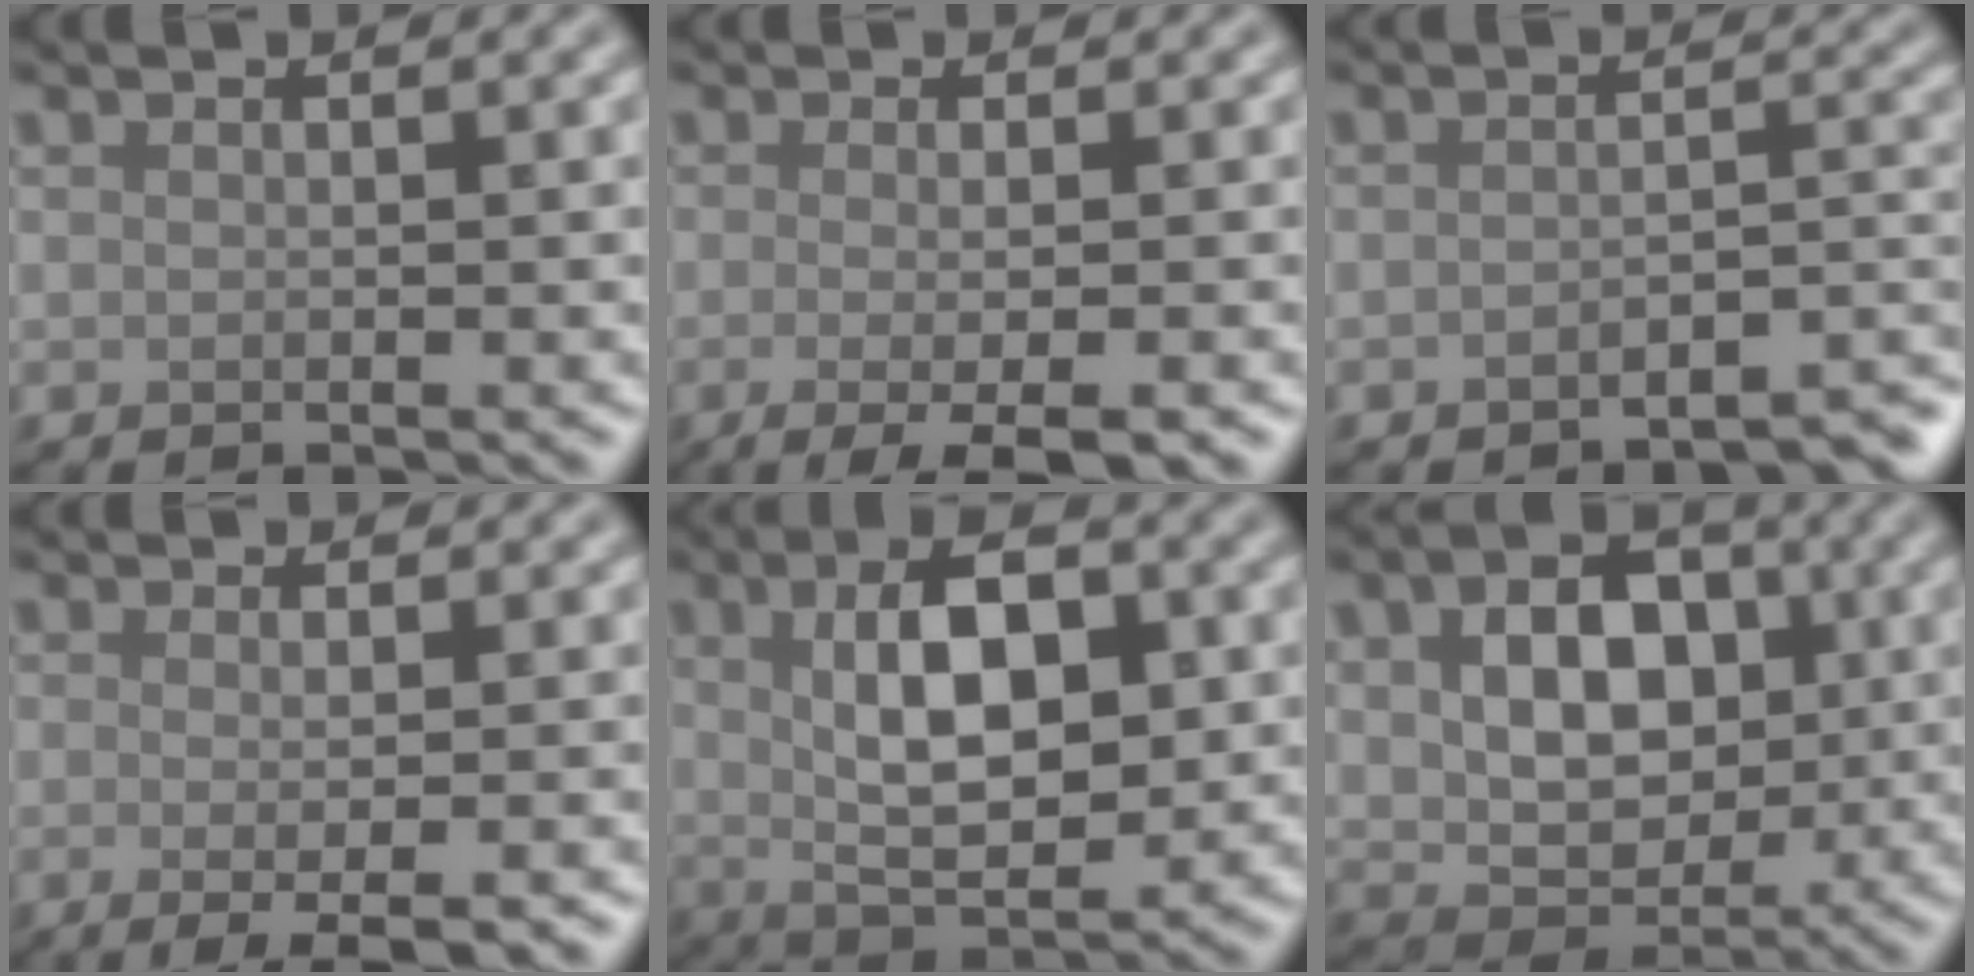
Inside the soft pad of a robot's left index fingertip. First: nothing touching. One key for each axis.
{"total": 5.1, "fx": -1.8, "fy": 1.4, "fz": 4.6, "tx": -0.060, "ty": -0.007, "tz": -0.029}
{"total": 3.7, "fx": -3.1, "fy": 0.9, "fz": 1.8, "tx": -0.024, "ty": 0.002, "tz": -0.043}
{"total": 3.9, "fx": -1.0, "fy": 0.8, "fz": 3.7, "tx": -0.052, "ty": -0.007, "tz": -0.017}
{"total": 8.5, "fx": 1.3, "fy": 3.9, "fz": 7.4, "tx": -0.121, "ty": 0.009, "tz": 0.016}
{"total": 8.2, "fx": 1.1, "fy": 5.8, "fz": 5.7, "tx": -0.104, "ty": -0.003, "tz": 0.015}